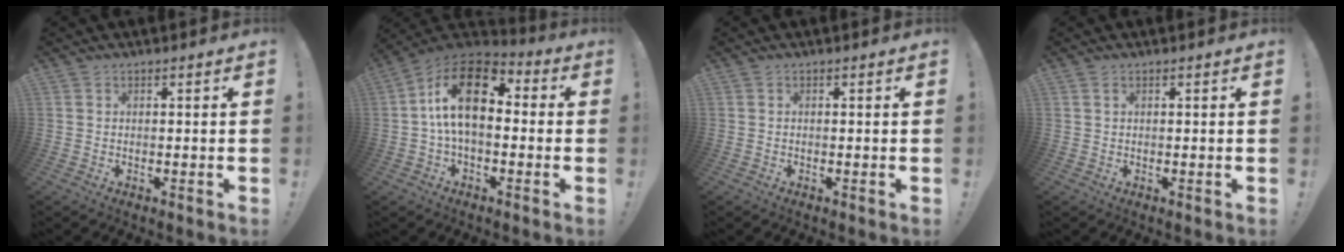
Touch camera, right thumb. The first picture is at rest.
{"total": 18.3, "force": [3.2, 9.9, 15.0], "torque": [-0.262, 0.003, 0.056]}
{"total": 0.0}
{"total": 0.8, "force": [0.5, 0.3, 0.6], "torque": [-0.015, 0.002, 0.009]}